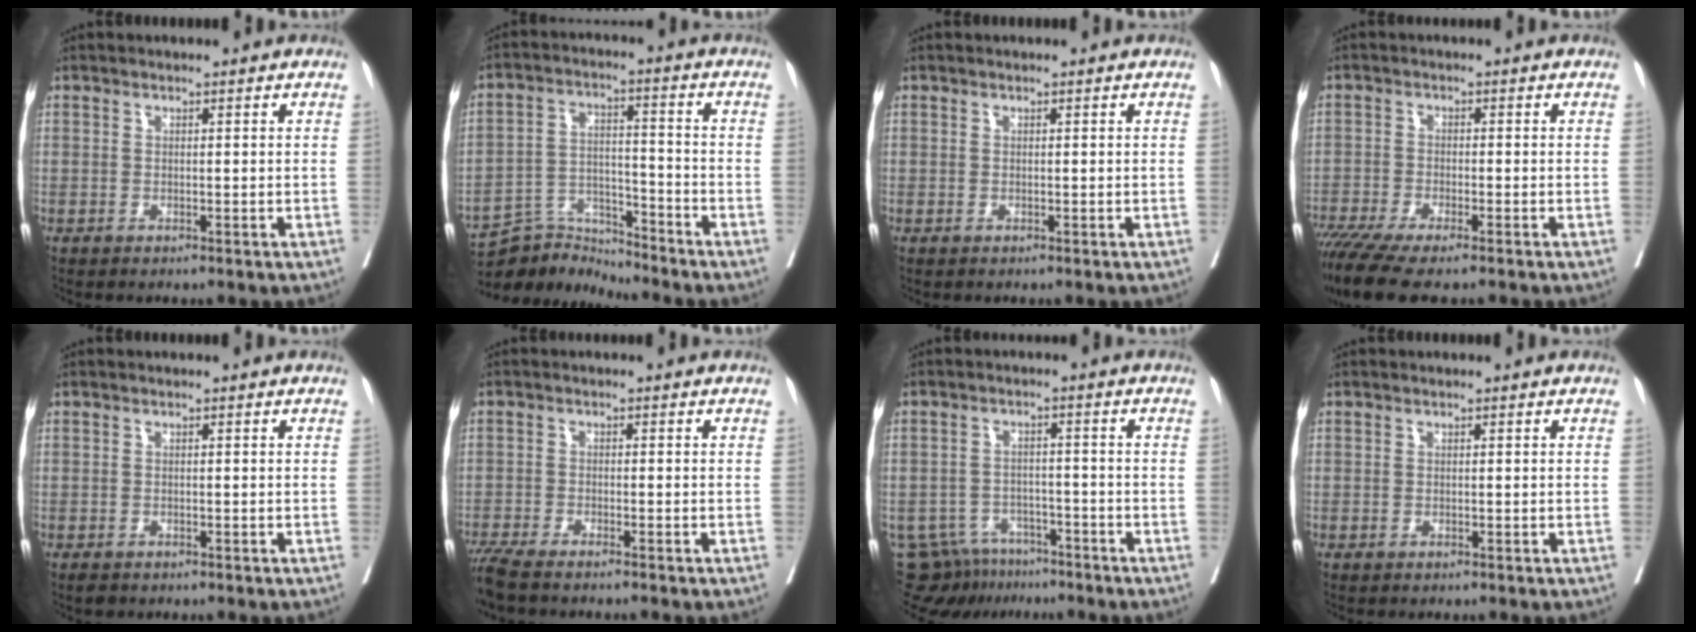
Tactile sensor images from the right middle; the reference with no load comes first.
{"total": 7.4, "force": [-7.4, 0.4, -0.9], "torque": [0.015, 0.023, -0.131]}
{"total": 0.0}
{"total": 10.1, "force": [-8.0, 1.0, 6.1], "torque": [-0.098, -0.021, -0.133]}
{"total": 1.0, "force": [-0.8, 0.5, 0.4], "torque": [-0.007, -0.003, -0.008]}
{"total": 6.5, "force": [-5.6, 0.1, 3.3], "torque": [-0.052, -0.013, -0.095]}
{"total": 9.3, "force": [-8.1, 4.5, 0.9], "torque": [-0.019, 0.007, -0.113]}
{"total": 0.0}